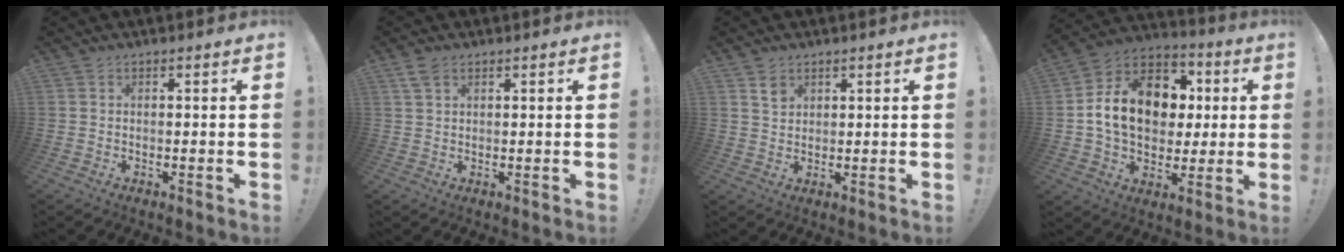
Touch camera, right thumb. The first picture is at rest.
{"total": 3.2, "force": [1.9, 1.7, 1.9], "torque": [-0.039, -0.003, 0.037]}
{"total": 3.7, "force": [2.3, 2.6, 1.1], "torque": [-0.006, -0.011, 0.041]}
{"total": 19.0, "force": [2.8, 14.3, 12.1], "torque": [-0.183, 0.013, 0.068]}